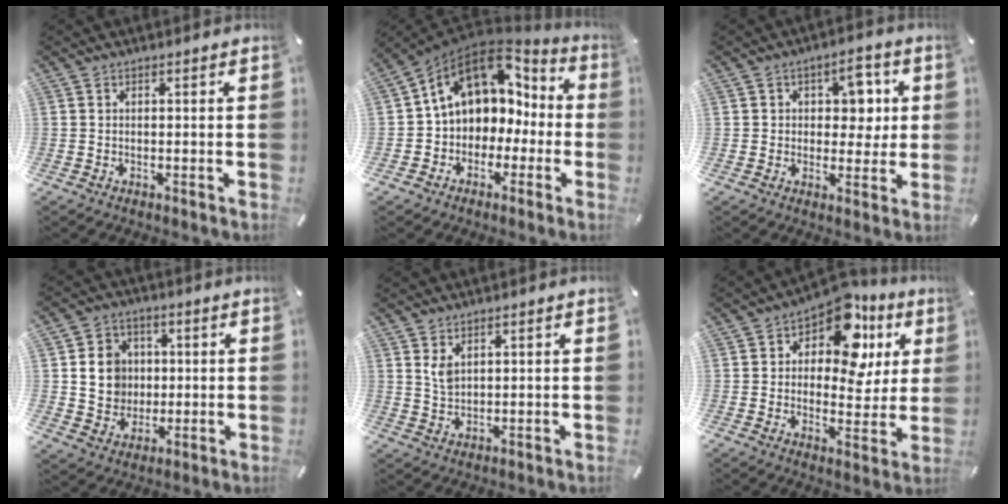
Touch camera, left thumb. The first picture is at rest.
{"total": 12.2, "force": [4.7, 9.7, 5.7], "torque": [-0.117, -0.023, 0.087]}
{"total": 8.1, "force": [2.0, 6.3, 4.7], "torque": [-0.049, -0.001, 0.028]}
{"total": 9.2, "force": [1.0, 8.5, 3.2], "torque": [-0.043, 0.007, 0.024]}
{"total": 3.3, "force": [2.0, 1.8, 1.9], "torque": [-0.049, 0.000, 0.034]}
{"total": 14.5, "force": [7.4, 8.6, 9.1], "torque": [-0.130, -0.044, 0.130]}